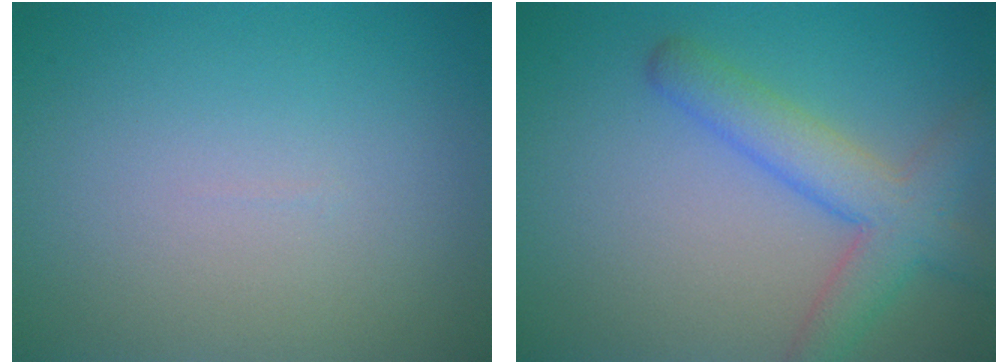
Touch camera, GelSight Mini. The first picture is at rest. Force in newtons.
{"total": 4.9, "press": 4.9, "slide": 0.3}